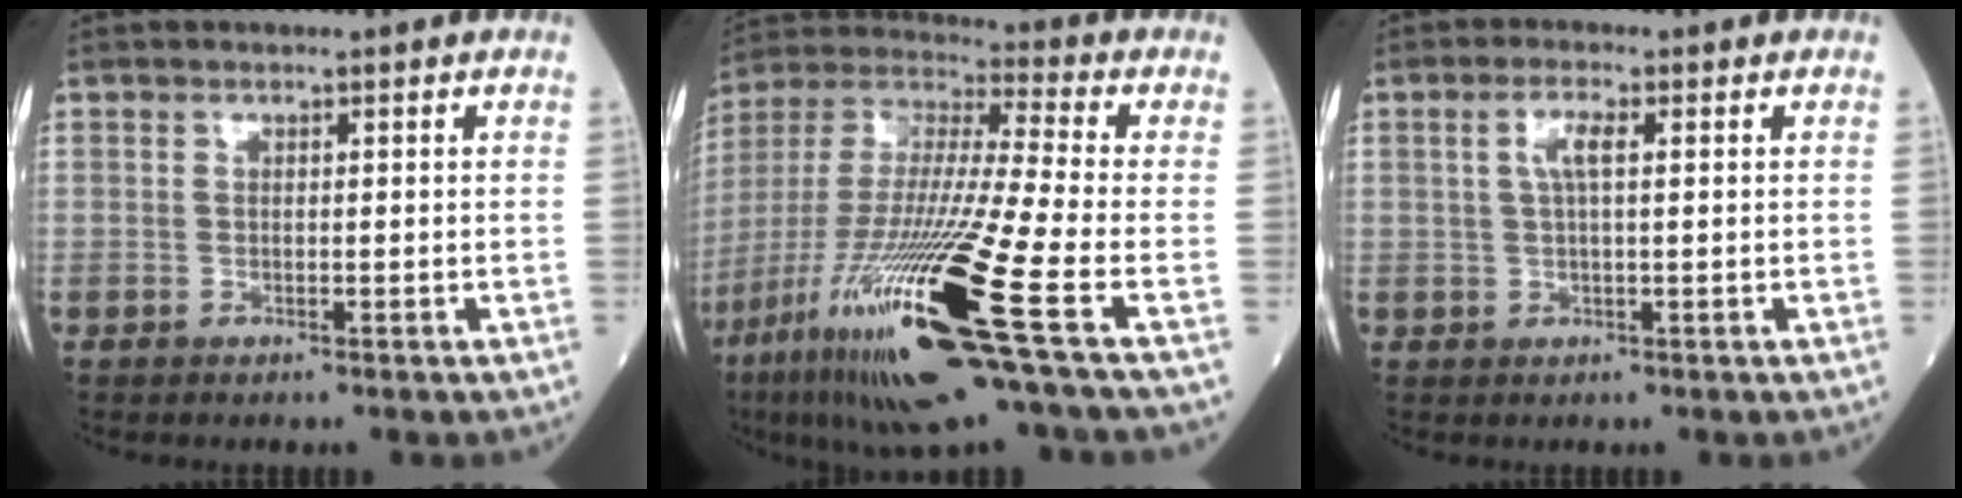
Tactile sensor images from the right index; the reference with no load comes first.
{"total": 24.6, "force": [-10.3, 0.8, 22.3], "torque": [-0.447, -0.059, -0.193]}
{"total": 3.0, "force": [0.9, 0.5, 2.8], "torque": [-0.061, 0.007, 0.018]}